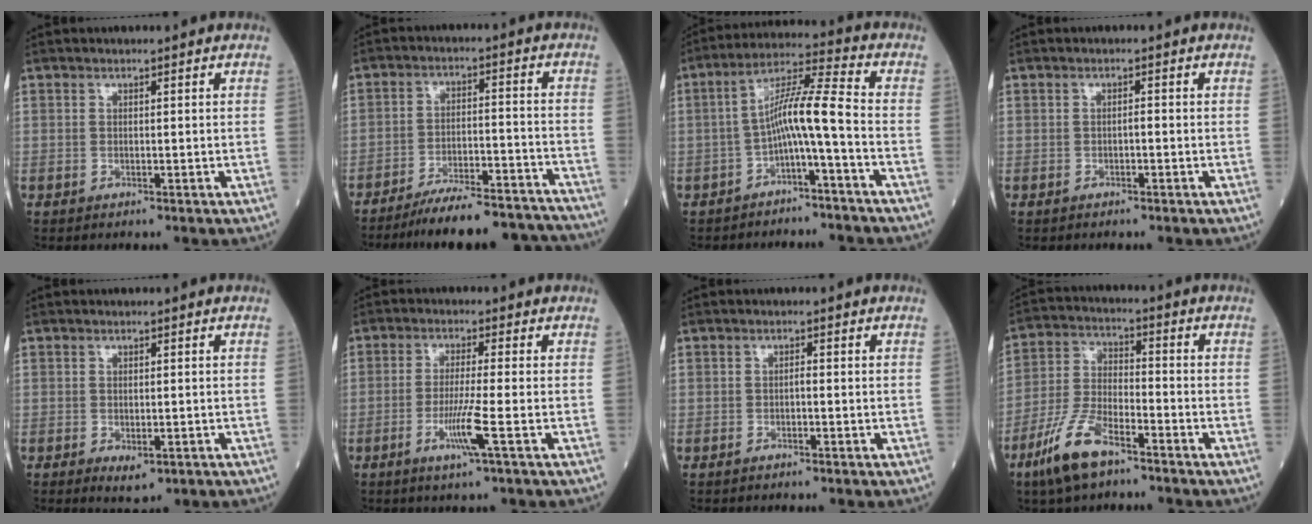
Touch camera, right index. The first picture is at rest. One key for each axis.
{"total": 17.1, "fx": -16.0, "fy": 2.3, "fz": 5.6, "tx": -0.074, "ty": 0.014, "tz": -0.226}
{"total": 7.8, "fx": -2.5, "fy": -0.2, "fz": 7.4, "tx": -0.132, "ty": 0.030, "tz": -0.045}
{"total": 0.7, "fx": -0.3, "fy": 0.1, "fz": 0.6, "tx": -0.009, "ty": 0.002, "tz": -0.005}
{"total": 2.5, "fx": -1.1, "fy": 1.1, "fz": 1.9, "tx": -0.027, "ty": -0.003, "tz": -0.008}
{"total": 5.6, "fx": -2.1, "fy": -0.9, "fz": 5.1, "tx": -0.100, "ty": -0.015, "tz": -0.043}
{"total": 0.8, "fx": -0.4, "fy": 0.2, "fz": 0.6, "tx": -0.010, "ty": 0.001, "tz": -0.010}
{"total": 10.0, "fx": -6.7, "fy": 2.9, "fz": 6.9, "tx": -0.154, "ty": -0.013, "tz": -0.134}